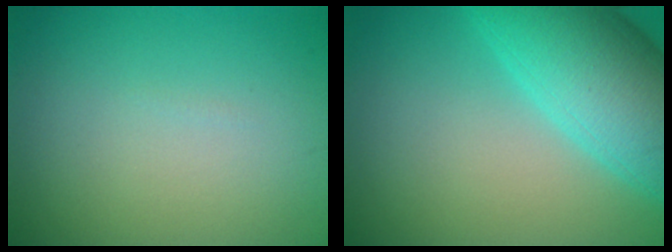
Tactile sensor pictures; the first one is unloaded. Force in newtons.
{"total": 8.6, "press": 8.6, "slide": 0.3}